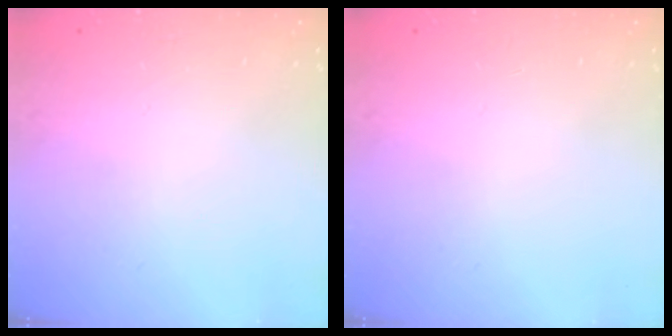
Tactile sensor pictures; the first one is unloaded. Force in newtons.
{"total": 0.0}